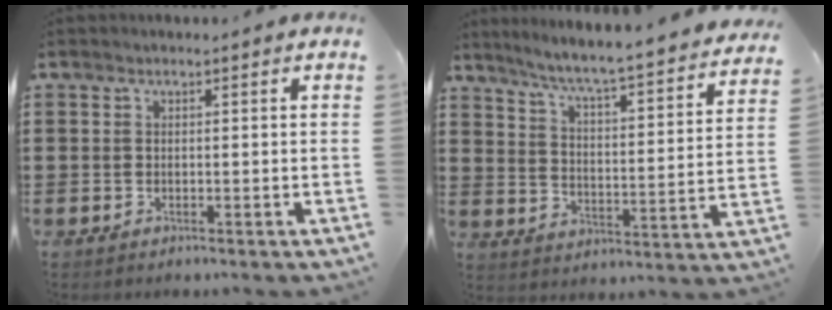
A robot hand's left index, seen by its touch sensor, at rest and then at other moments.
{"total": 5.2, "force": [4.7, -0.9, 2.2], "torque": [-0.065, -0.046, 0.068]}